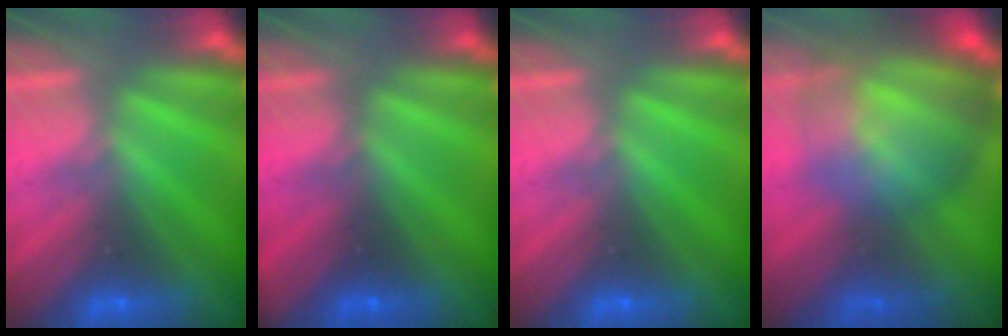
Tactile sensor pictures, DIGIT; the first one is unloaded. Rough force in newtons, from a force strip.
{"total": 2.1}
{"total": 0.0}
{"total": 7.4}